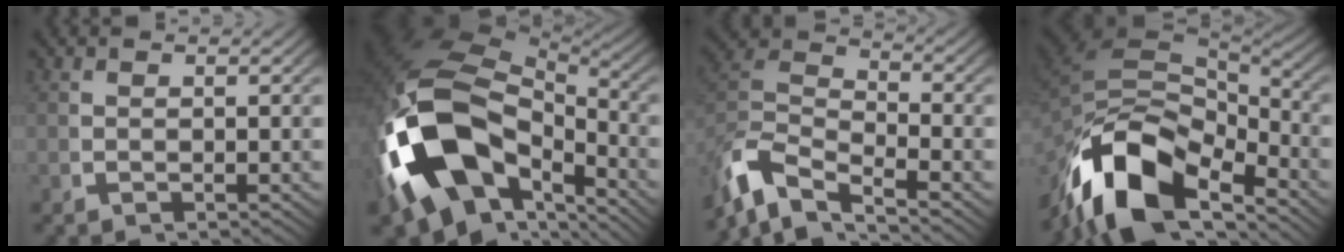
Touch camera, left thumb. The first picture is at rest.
{"total": 21.9, "force": [-2.3, 14.3, 16.3], "torque": [-0.363, -0.072, -0.002]}
{"total": 9.8, "force": [-3.0, 6.6, 6.6], "torque": [-0.154, -0.042, -0.041]}
{"total": 17.6, "force": [-3.4, 11.2, 13.2], "torque": [-0.255, -0.047, -0.032]}